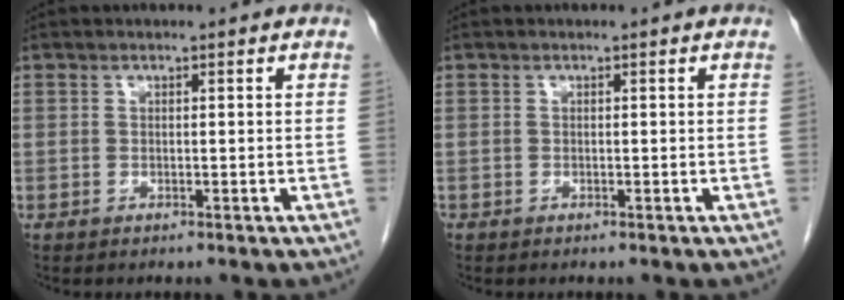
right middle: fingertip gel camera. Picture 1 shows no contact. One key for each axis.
{"total": 0.0}